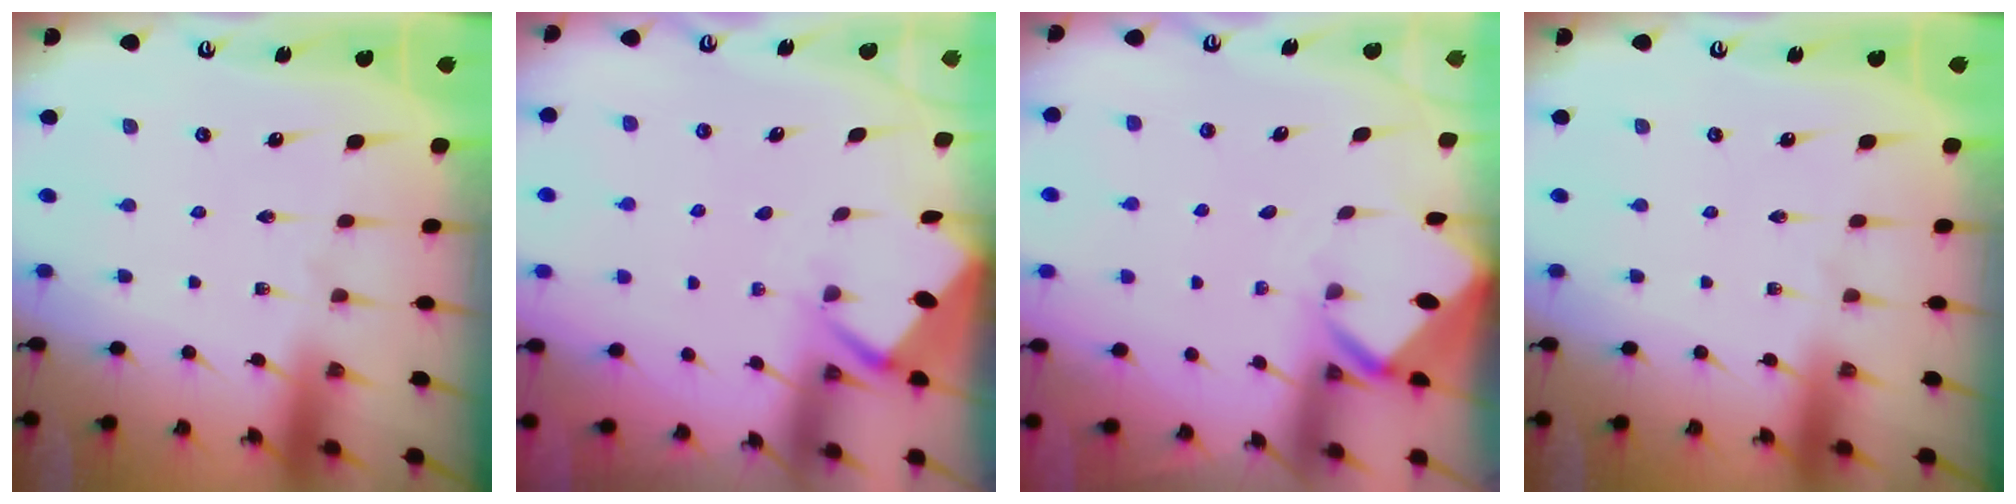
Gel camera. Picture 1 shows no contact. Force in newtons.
{"total": 2.7, "press": 2.7, "slide": 0.4}
{"total": 3.2, "press": 3.2, "slide": 0.2}
{"total": 0.0}